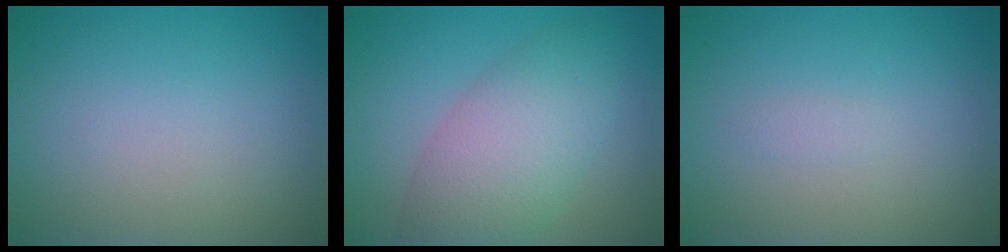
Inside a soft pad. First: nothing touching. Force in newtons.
{"total": 6.3, "press": 6.3, "slide": 0.2}
{"total": 0.5, "press": 0.5, "slide": 0.0}